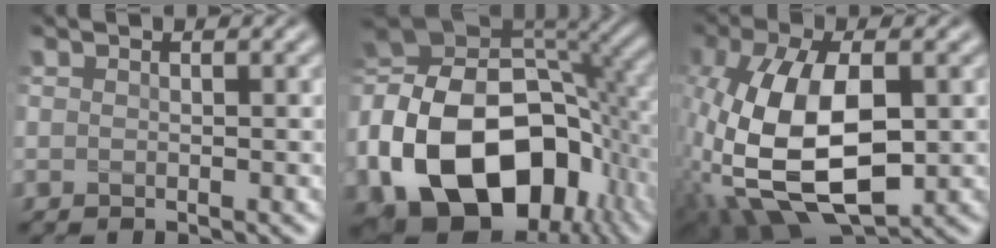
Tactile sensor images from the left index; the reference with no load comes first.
{"total": 19.2, "force": [-5.6, 13.2, 12.8], "torque": [-0.269, -0.018, -0.087]}
{"total": 13.3, "force": [-1.0, 7.2, 11.1], "torque": [-0.247, -0.002, -0.018]}